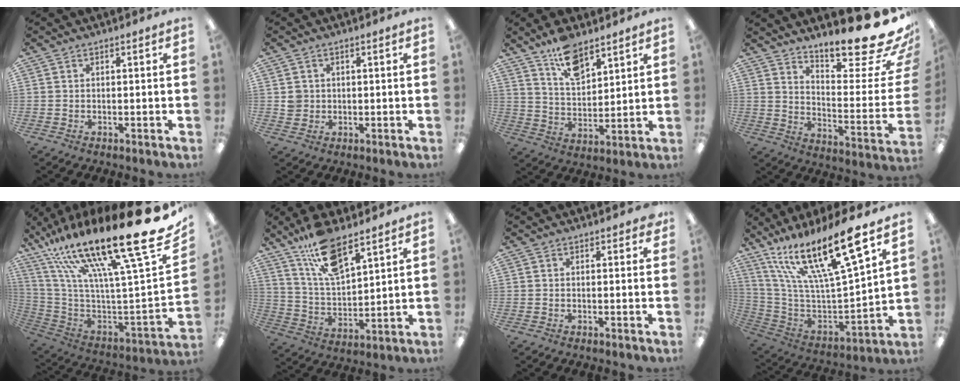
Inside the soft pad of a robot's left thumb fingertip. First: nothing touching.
{"total": 2.9, "force": [0.5, 2.8, 0.5], "torque": [-0.007, 0.003, 0.006]}
{"total": 10.9, "force": [8.1, 5.0, 5.4], "torque": [-0.087, -0.042, 0.145]}
{"total": 18.6, "force": [15.2, 3.9, 10.0], "torque": [-0.121, -0.133, 0.245]}
{"total": 28.0, "force": [18.2, 4.2, 20.9], "torque": [-0.301, -0.164, 0.312]}
{"total": 14.0, "force": [10.4, 4.7, 8.1], "torque": [-0.158, -0.044, 0.187]}
{"total": 0.7, "force": [0.3, 0.4, 0.4], "torque": [0.000, -0.001, 0.004]}
{"total": 21.9, "force": [14.8, 5.2, 15.3], "torque": [-0.273, -0.101, 0.243]}